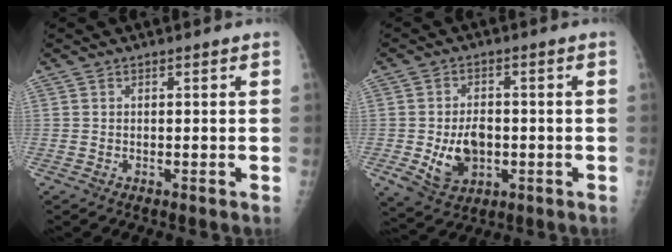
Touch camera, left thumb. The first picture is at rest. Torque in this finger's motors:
{"motor_torque": [0.66, 0.62, 0.62, 0.08, 0.06]}